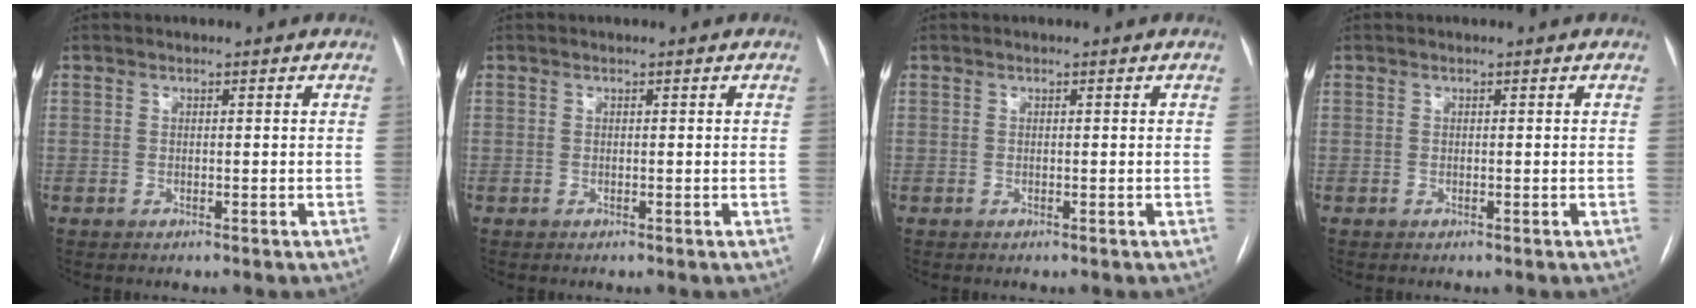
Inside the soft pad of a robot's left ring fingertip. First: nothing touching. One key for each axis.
{"total": 0.0}
{"total": 0.0}
{"total": 0.0}